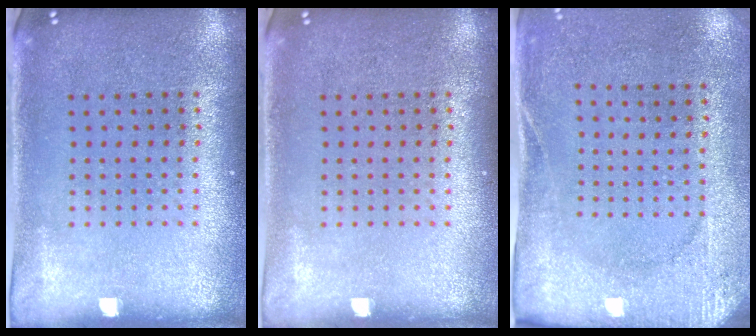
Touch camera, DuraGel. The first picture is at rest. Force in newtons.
{"total": 0.0}
{"total": 2.6, "press": 2.2, "slide": 1.4}